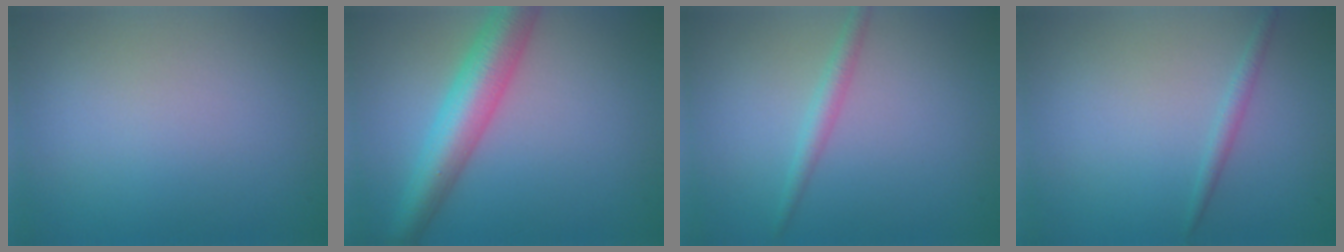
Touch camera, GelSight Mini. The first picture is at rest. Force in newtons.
{"total": 6.3, "press": 6.3, "slide": 0.2}
{"total": 1.7, "press": 1.7, "slide": 0.0}
{"total": 1.1, "press": 1.1, "slide": 0.0}